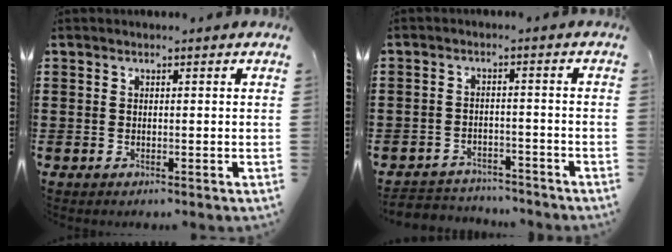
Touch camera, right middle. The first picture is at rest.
{"total": 3.2, "force": [-3.1, 0.8, -0.2], "torque": [-0.005, 0.000, -0.067]}